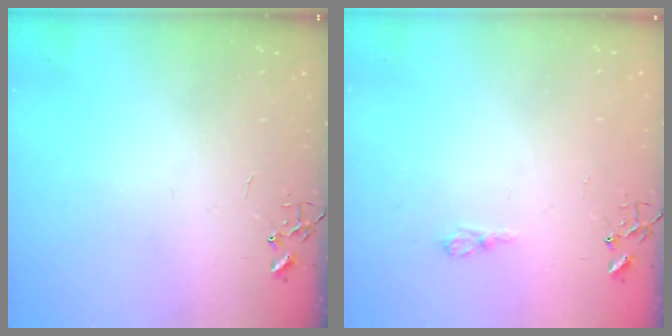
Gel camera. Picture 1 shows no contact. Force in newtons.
{"total": 6.6, "press": 6.5, "slide": 1.2}